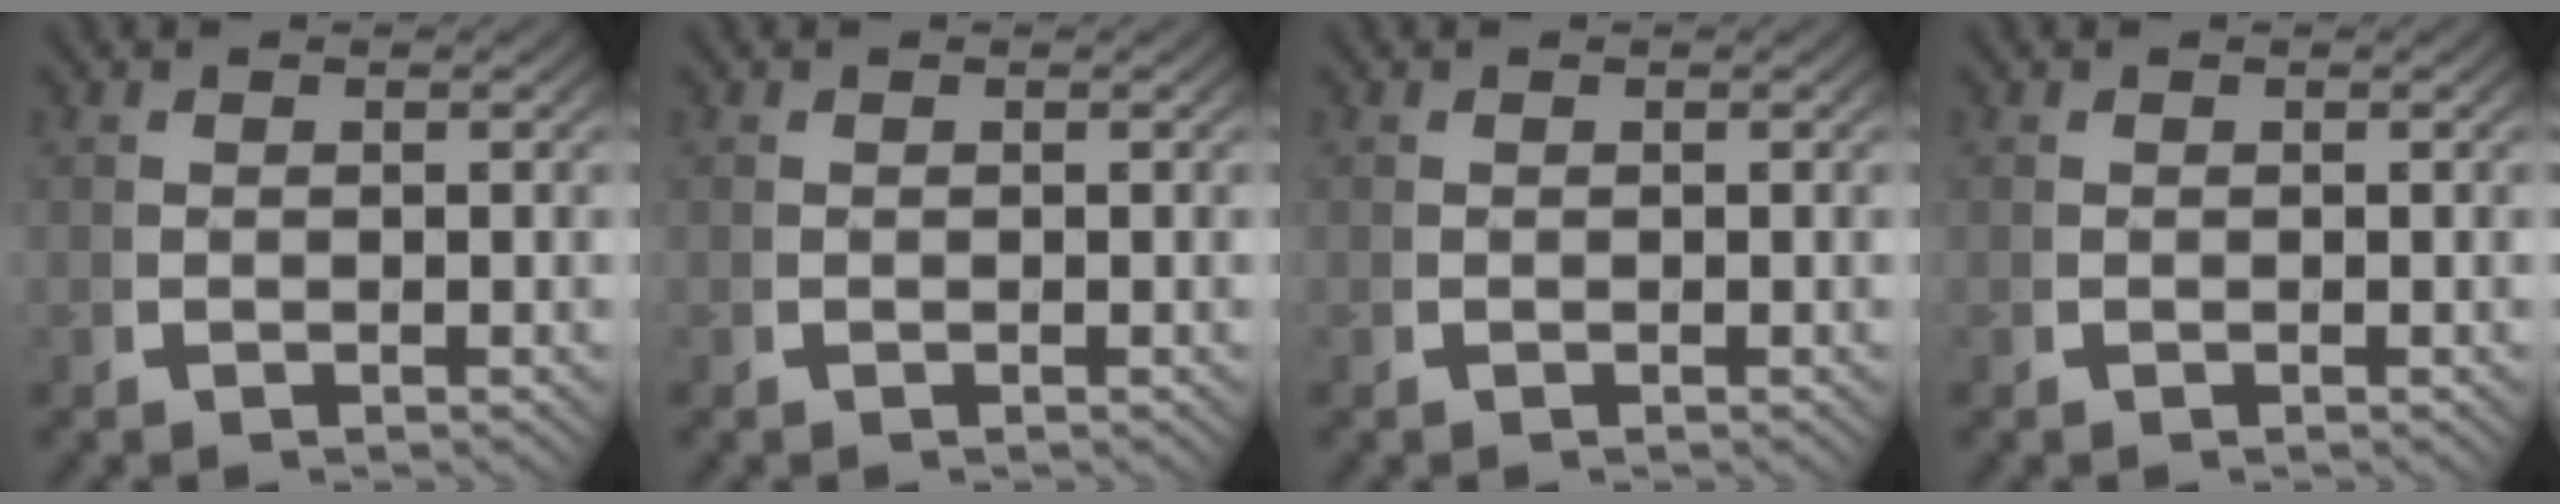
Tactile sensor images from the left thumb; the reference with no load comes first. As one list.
[{"total": 0.0}, {"total": 0.0}, {"total": 0.0}]